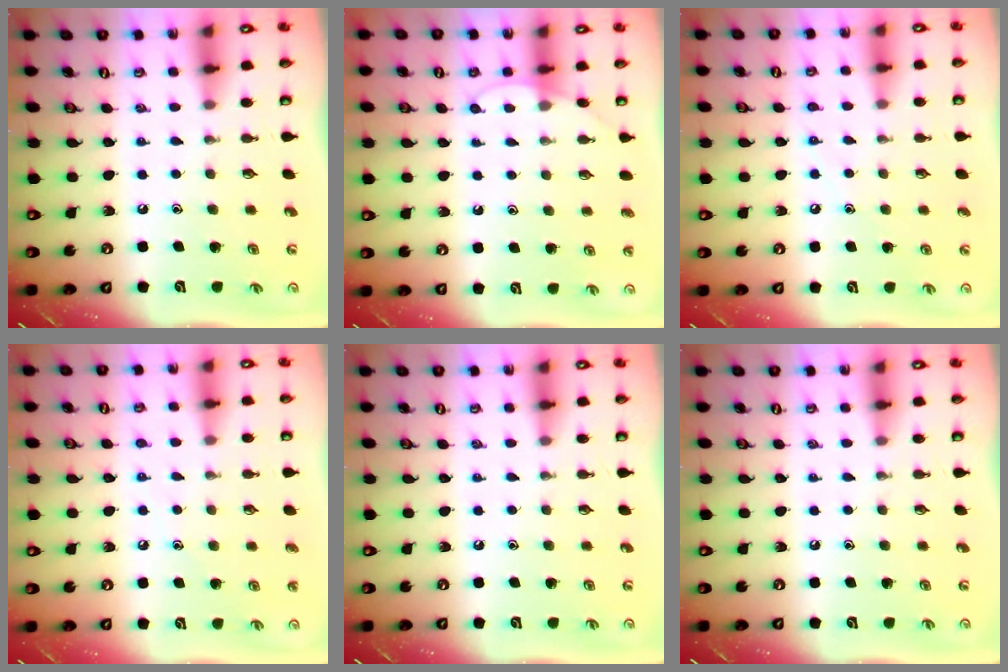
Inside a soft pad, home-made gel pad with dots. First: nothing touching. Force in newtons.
{"total": 4.8, "press": 4.7, "slide": 0.4}
{"total": 5.8, "press": 5.8, "slide": 0.8}
{"total": 4.8, "press": 4.8, "slide": 0.5}
{"total": 0.0}
{"total": 0.0}